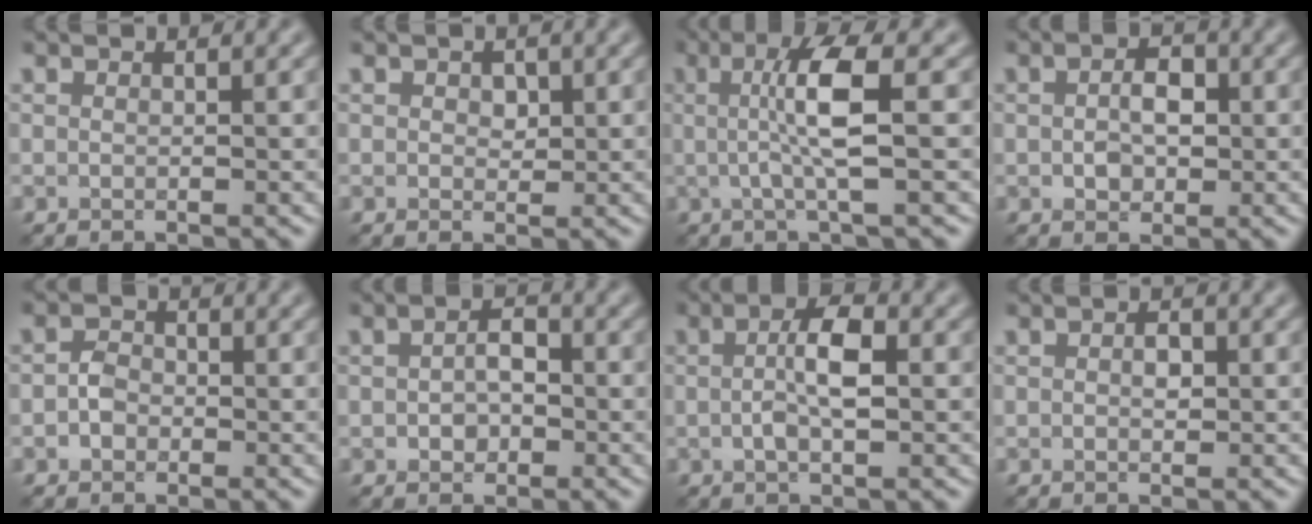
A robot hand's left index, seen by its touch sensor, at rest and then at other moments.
{"total": 1.1, "force": [0.3, 0.8, 0.7], "torque": [-0.010, -0.002, 0.005]}
{"total": 4.9, "force": [0.3, 0.7, 4.9], "torque": [-0.091, 0.004, 0.005]}
{"total": 3.0, "force": [0.0, 2.0, 2.2], "torque": [-0.041, 0.001, -0.002]}
{"total": 1.6, "force": [-0.6, 1.3, 0.6], "torque": [-0.009, 0.004, -0.016]}
{"total": 2.5, "force": [-0.2, 1.6, 1.9], "torque": [-0.036, 0.001, -0.007]}
{"total": 3.7, "force": [0.0, 1.2, 3.5], "torque": [-0.066, 0.004, -0.003]}
{"total": 1.2, "force": [0.1, 0.7, 1.0], "torque": [-0.015, 0.001, 0.000]}